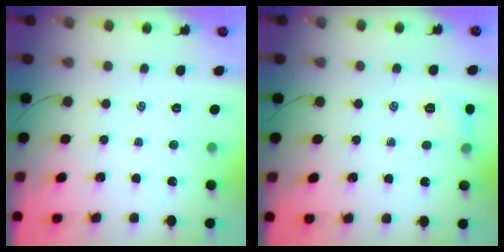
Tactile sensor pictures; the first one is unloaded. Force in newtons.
{"total": 6.6, "press": 6.4, "slide": 1.7}